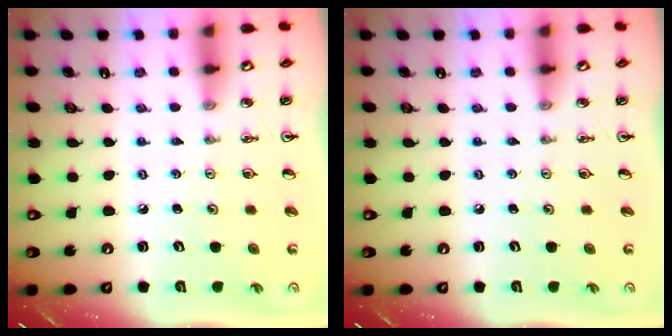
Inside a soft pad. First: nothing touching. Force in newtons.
{"total": 0.0}